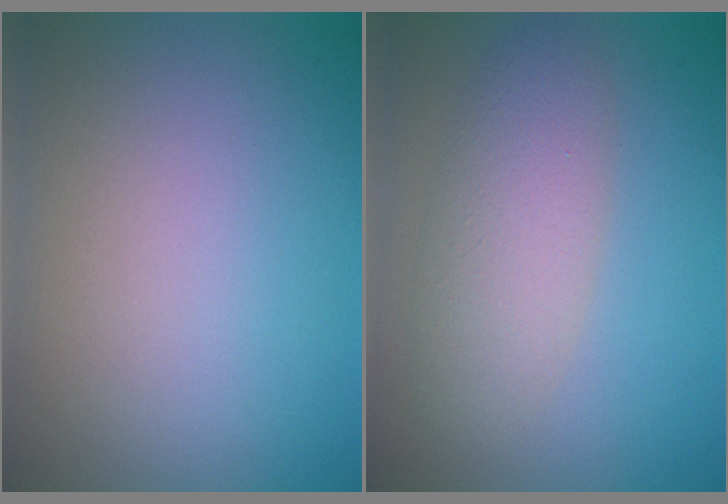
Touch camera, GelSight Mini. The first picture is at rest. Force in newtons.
{"total": 4.1, "press": 4.1, "slide": 0.3}